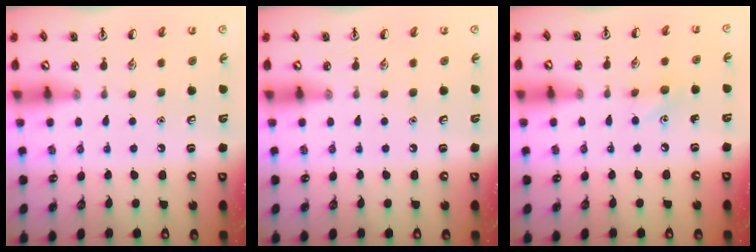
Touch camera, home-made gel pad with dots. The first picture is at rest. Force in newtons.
{"total": 0.0}
{"total": 5.1, "press": 4.8, "slide": 1.8}